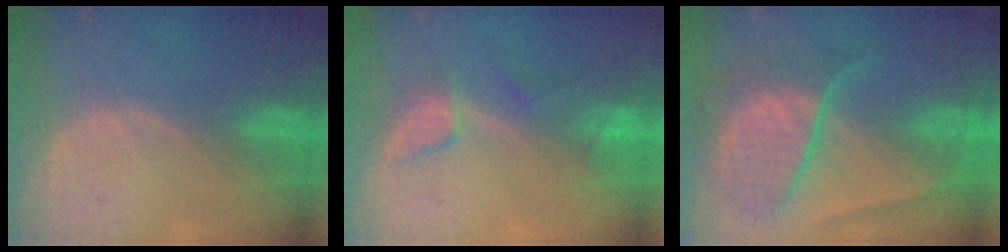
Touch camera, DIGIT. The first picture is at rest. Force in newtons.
{"total": 3.4, "press": 3.4, "slide": 0.3}
{"total": 10.8, "press": 10.8, "slide": 1.1}